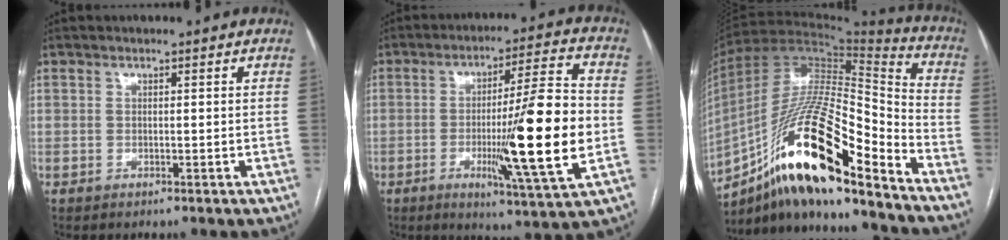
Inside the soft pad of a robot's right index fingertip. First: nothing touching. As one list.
[{"total": 17.8, "force": [-3.0, -0.2, 17.5], "torque": [-0.273, -0.018, -0.050]}, {"total": 23.4, "force": [-14.1, 4.1, 18.2], "torque": [-0.326, -0.004, -0.243]}]